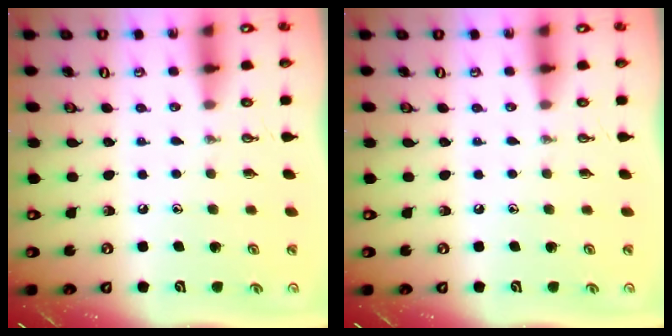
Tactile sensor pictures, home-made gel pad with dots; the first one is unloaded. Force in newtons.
{"total": 0.0}